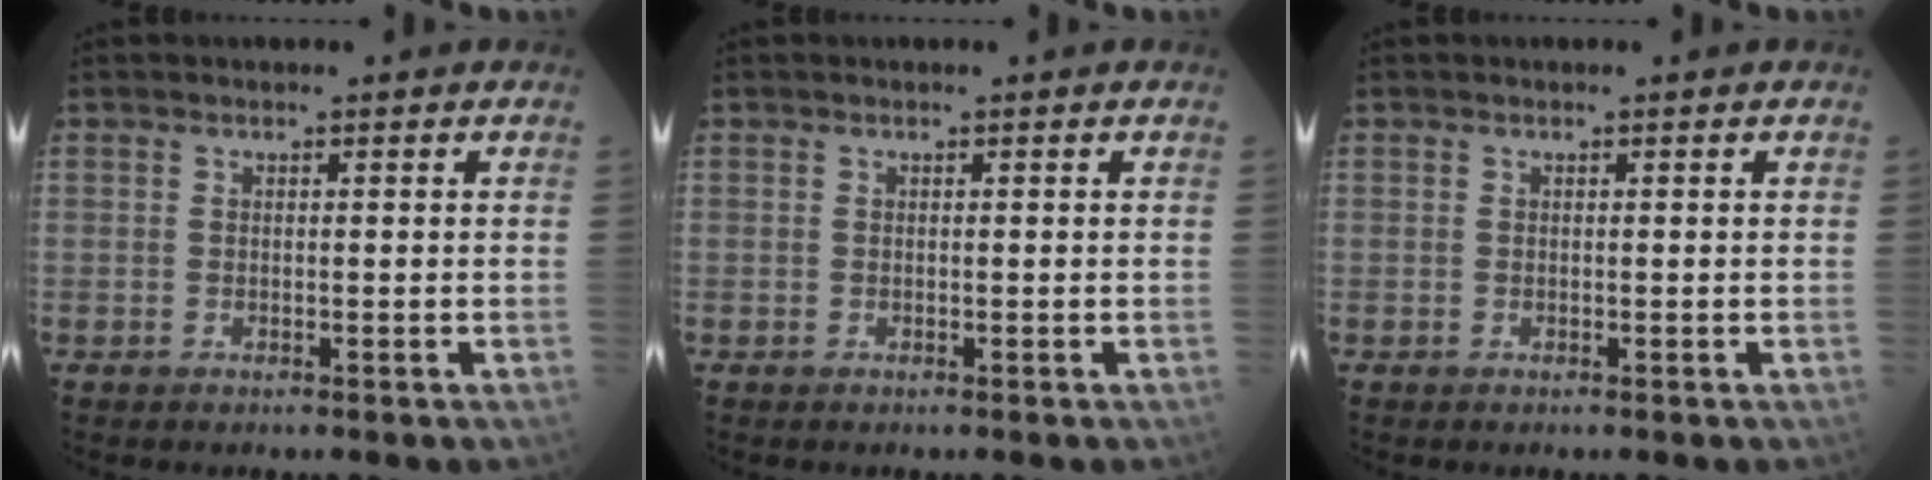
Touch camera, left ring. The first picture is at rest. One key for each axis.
{"total": 0.0}
{"total": 0.0}